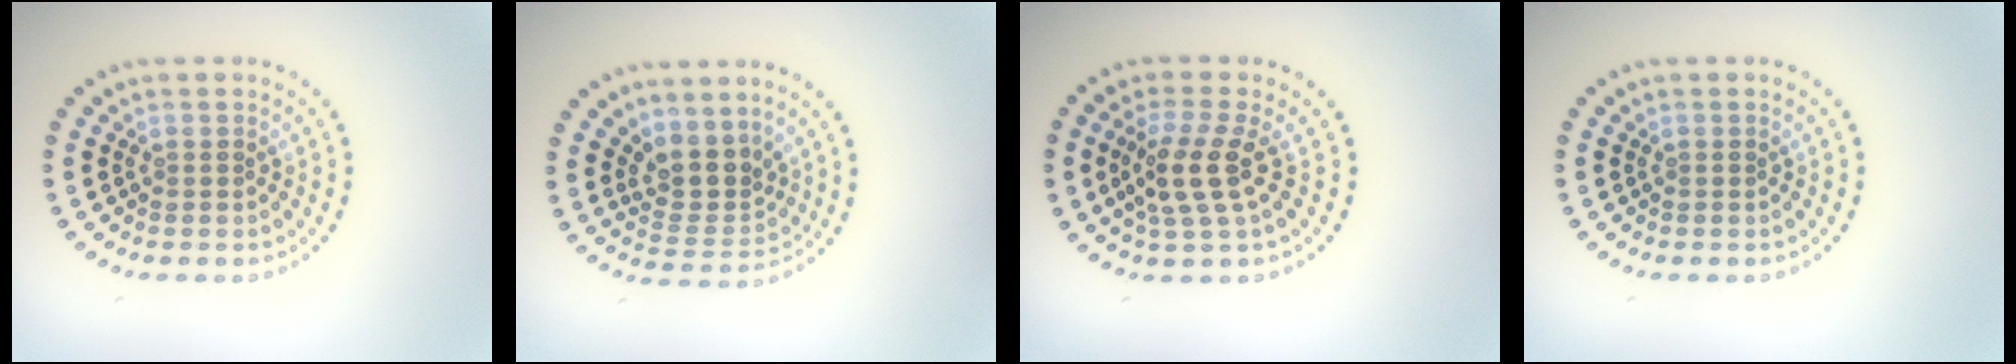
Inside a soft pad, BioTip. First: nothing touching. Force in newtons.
{"total": 3.3, "press": 2.5, "slide": 2.1}
{"total": 3.6, "press": 3.0, "slide": 2.0}
{"total": 0.0}